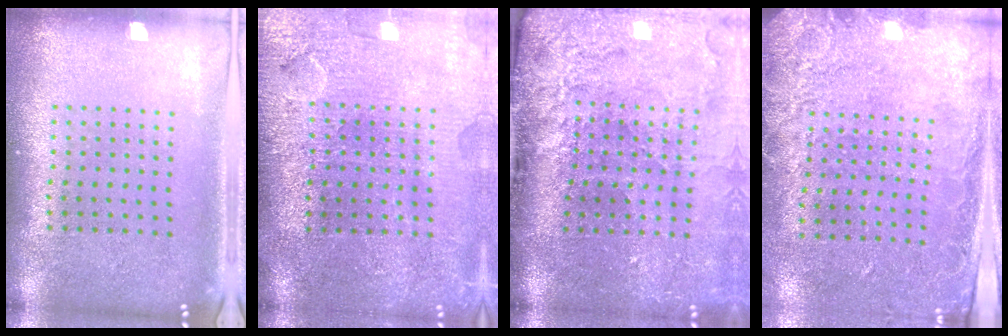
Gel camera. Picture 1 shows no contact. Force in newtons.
{"total": 4.1, "press": 3.6, "slide": 1.9}
{"total": 4.6, "press": 3.5, "slide": 3.0}
{"total": 2.7, "press": 2.0, "slide": 1.8}